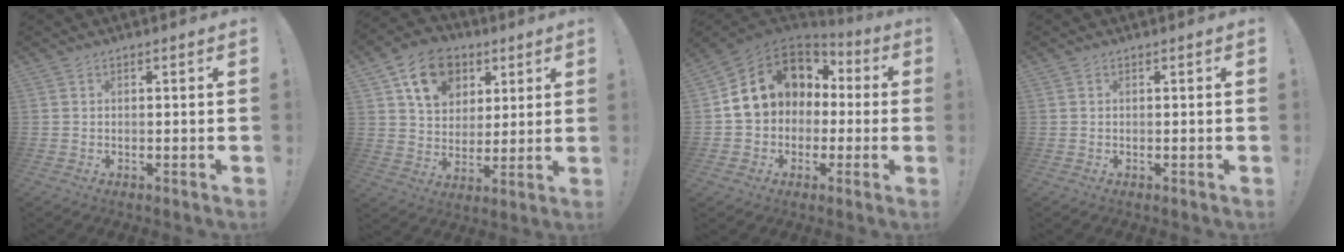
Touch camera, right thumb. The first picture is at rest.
{"total": 15.3, "force": [7.1, 11.4, 7.4], "torque": [-0.102, -0.026, 0.135]}
{"total": 13.6, "force": [2.7, 11.6, 6.6], "torque": [-0.106, -0.005, 0.067]}
{"total": 0.0}